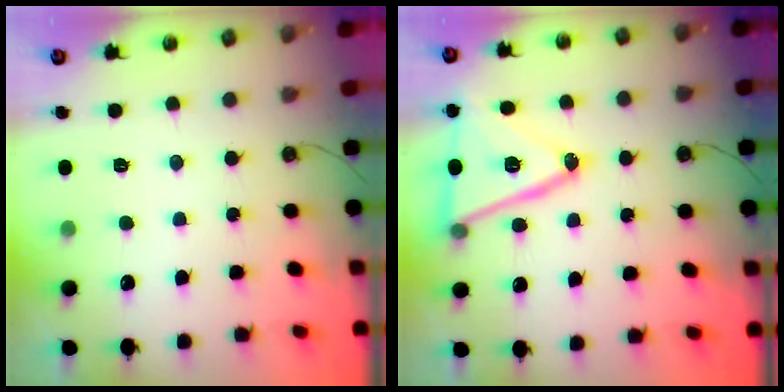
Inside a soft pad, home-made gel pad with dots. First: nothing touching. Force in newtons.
{"total": 18.6, "press": 18.3, "slide": 3.5}